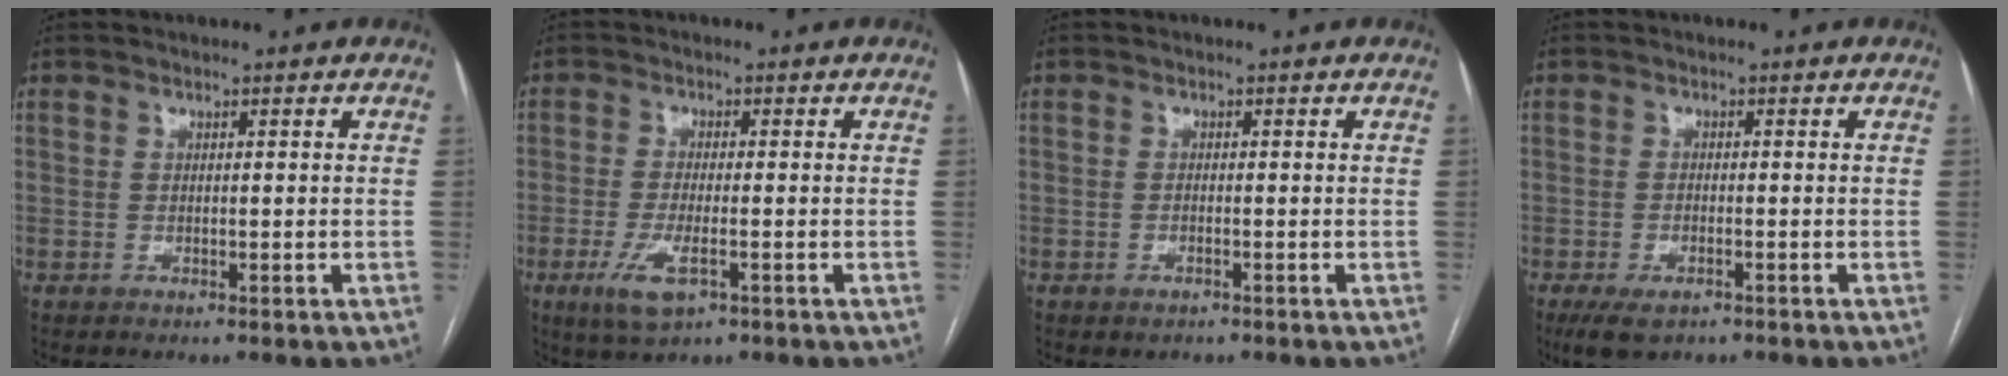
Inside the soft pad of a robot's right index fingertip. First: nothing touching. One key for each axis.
{"total": 5.8, "fx": -2.6, "fy": 1.6, "fz": 4.9, "tx": -0.103, "ty": -0.012, "tz": -0.041}
{"total": 1.0, "fx": -0.6, "fy": 0.5, "fz": 0.7, "tx": -0.013, "ty": -0.001, "tz": -0.004}
{"total": 4.5, "fx": -2.8, "fy": 1.9, "fz": 2.9, "tx": -0.057, "ty": -0.008, "tz": -0.042}